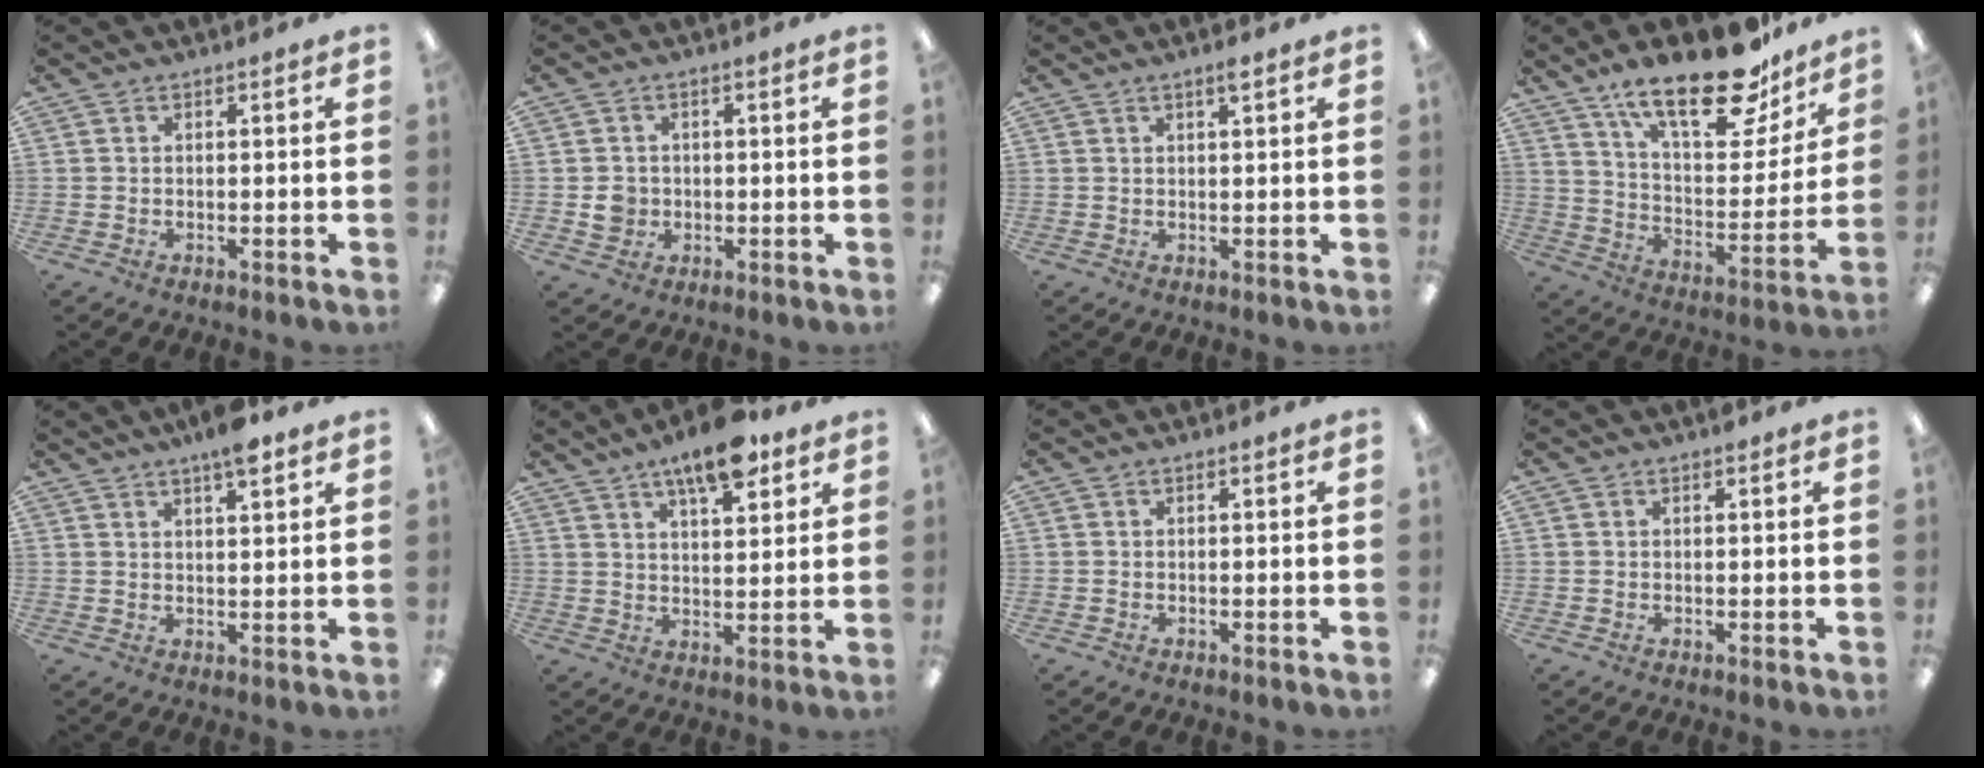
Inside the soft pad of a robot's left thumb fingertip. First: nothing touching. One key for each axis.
{"total": 3.4, "fx": -0.2, "fy": 3.3, "fz": 1.1, "tx": -0.005, "ty": -0.001, "tz": -0.008}
{"total": 2.0, "fx": 1.4, "fy": 0.2, "fz": 1.4, "tx": -0.023, "ty": -0.002, "tz": 0.022}
{"total": 23.8, "fx": 16.7, "fy": 9.1, "fz": 14.4, "tx": -0.221, "ty": -0.103, "tz": 0.283}
{"total": 6.0, "fx": 4.4, "fy": 1.1, "fz": 3.9, "tx": -0.064, "ty": -0.018, "tz": 0.071}
{"total": 11.2, "fx": 7.7, "fy": 3.8, "fz": 7.1, "tx": -0.104, "ty": -0.037, "tz": 0.130}
{"total": 0.0}
{"total": 0.6, "fx": 0.5, "fy": 0.2, "fz": 0.2, "tx": 0.002, "ty": -0.001, "tz": 0.007}